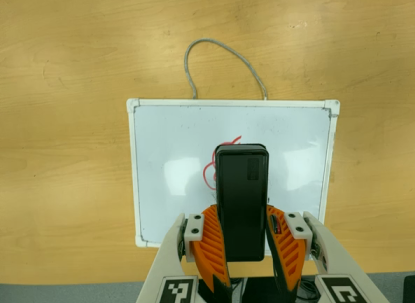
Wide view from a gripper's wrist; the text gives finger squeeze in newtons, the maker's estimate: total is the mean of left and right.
{"total": 8.7, "left": 6.7, "right": 10.6}